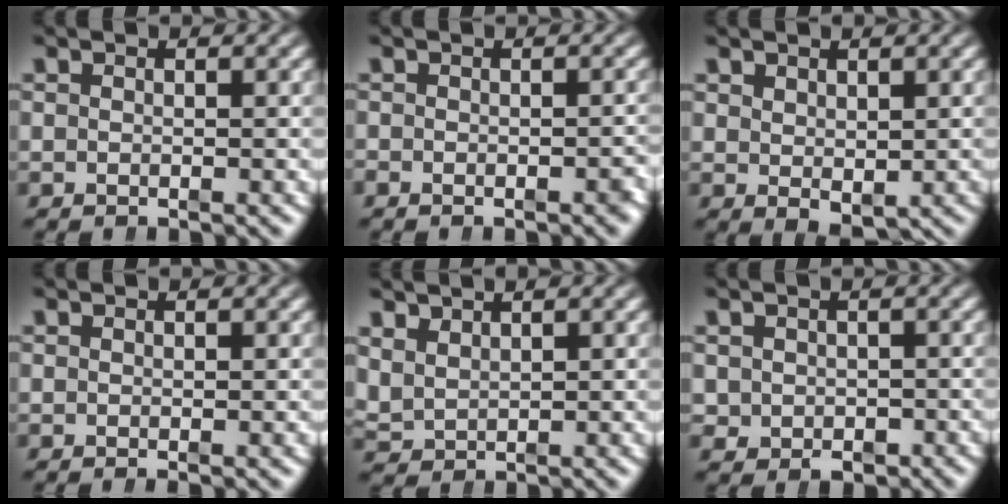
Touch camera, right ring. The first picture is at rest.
{"total": 1.2, "force": [-1.0, 0.4, 0.5], "torque": [-0.004, -0.001, -0.017]}
{"total": 1.8, "force": [-0.1, 0.4, 1.7], "torque": [-0.006, -0.015, 0.017]}
{"total": 0.0}
{"total": 2.4, "force": [1.5, 1.8, 0.7], "torque": [-0.026, -0.005, 0.040]}
{"total": 2.2, "force": [-0.7, 1.8, 1.0], "torque": [-0.017, -0.018, 0.002]}